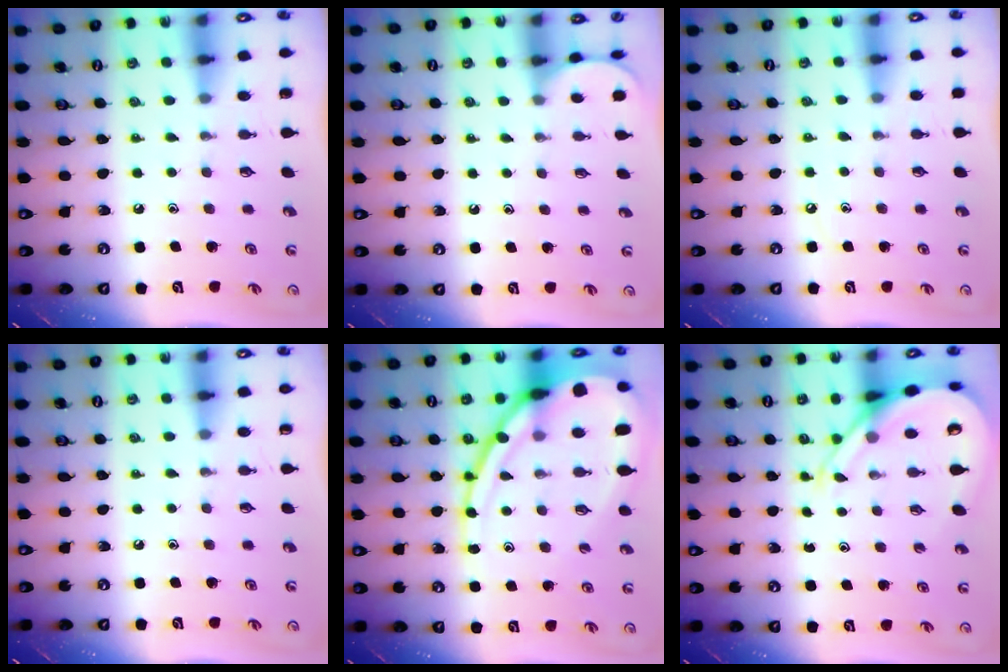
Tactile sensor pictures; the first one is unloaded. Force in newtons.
{"total": 1.1, "press": 1.1, "slide": 0.1}
{"total": 3.5, "press": 3.4, "slide": 0.5}
{"total": 0.0}
{"total": 19.5, "press": 19.4, "slide": 2.2}
{"total": 9.9, "press": 9.8, "slide": 1.0}